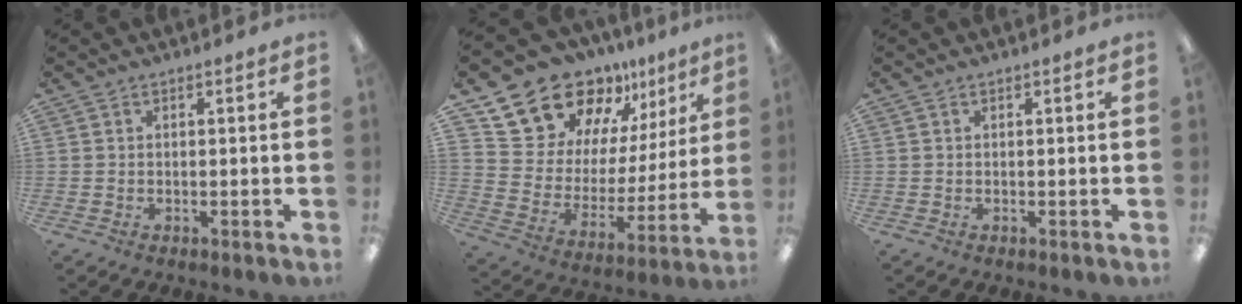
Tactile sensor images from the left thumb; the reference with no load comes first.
{"total": 18.5, "force": [15.2, 9.9, 3.6], "torque": [-0.079, -0.126, 0.287]}
{"total": 0.0}